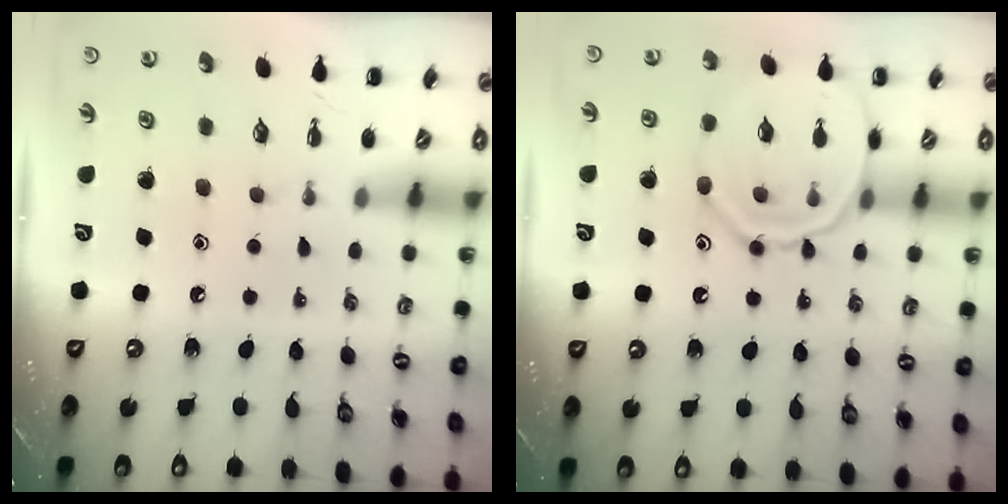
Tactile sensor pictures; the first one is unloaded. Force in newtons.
{"total": 13.8, "press": 13.8, "slide": 0.6}